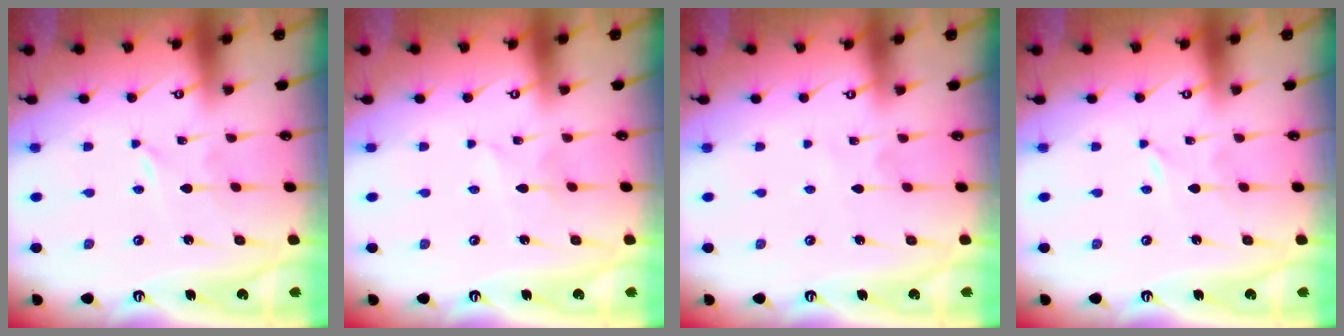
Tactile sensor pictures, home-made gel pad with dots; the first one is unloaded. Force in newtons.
{"total": 2.8, "press": 2.8, "slide": 0.3}
{"total": 2.5, "press": 2.5, "slide": 0.3}
{"total": 0.0}